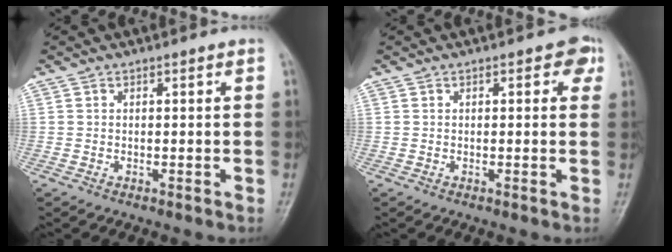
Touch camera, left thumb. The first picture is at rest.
{"total": 3.0, "force": [1.1, 1.7, 2.2], "torque": [-0.004, 0.002, 0.004]}